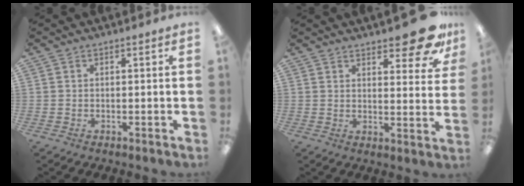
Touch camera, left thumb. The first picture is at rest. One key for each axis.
{"total": 12.7, "fx": 9.2, "fy": 3.8, "fz": 7.8, "tx": -0.085, "ty": -0.062, "tz": 0.152}